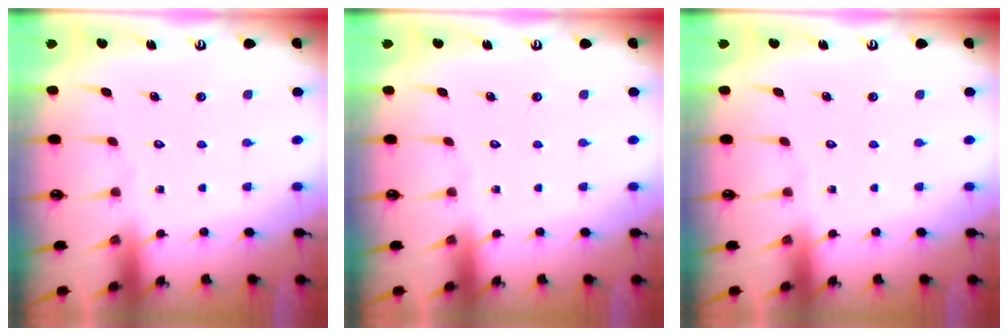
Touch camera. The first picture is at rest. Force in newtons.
{"total": 0.0}
{"total": 0.0}